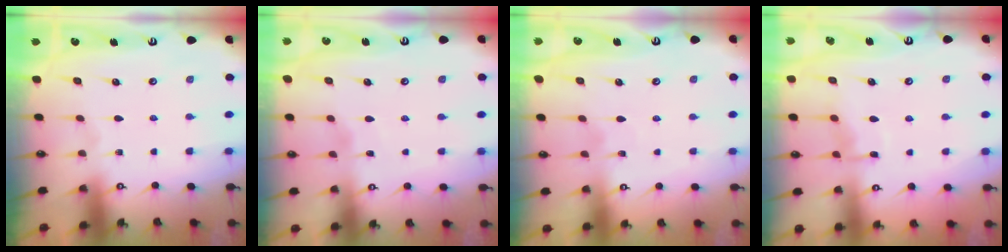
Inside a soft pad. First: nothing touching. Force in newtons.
{"total": 1.7, "press": 1.7, "slide": 0.3}
{"total": 5.8, "press": 5.8, "slide": 0.6}
{"total": 7.0, "press": 7.0, "slide": 0.7}